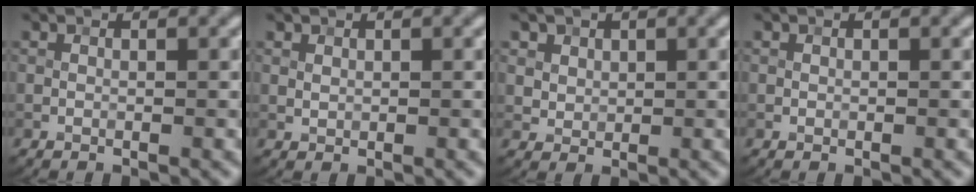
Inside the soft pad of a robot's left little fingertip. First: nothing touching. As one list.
[{"total": 0.7, "force": [0.4, 0.5, 0.3], "torque": [-0.008, 0.000, 0.011]}, {"total": 3.4, "force": [2.1, 2.4, 1.3], "torque": [-0.048, -0.003, 0.051]}, {"total": 0.0}]